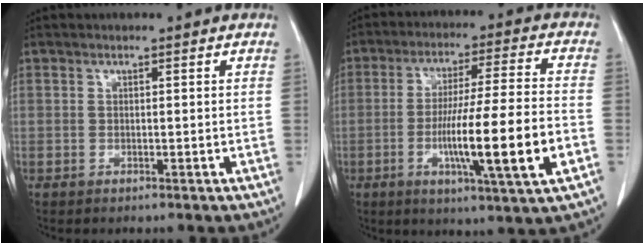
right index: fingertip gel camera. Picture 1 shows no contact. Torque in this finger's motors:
{"motor_torque": [2.10, -0.04, 1.05, 0.21]}